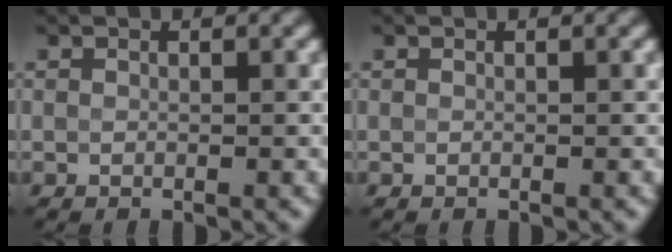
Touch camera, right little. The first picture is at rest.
{"total": 0.0}